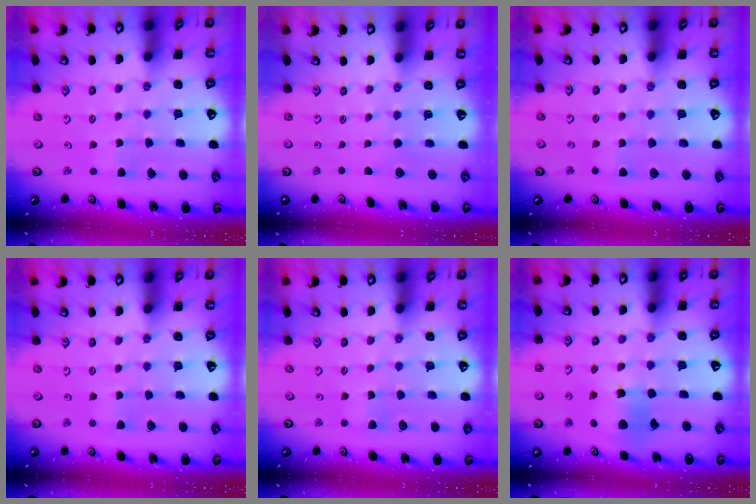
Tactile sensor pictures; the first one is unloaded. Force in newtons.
{"total": 0.0}
{"total": 2.7, "press": 2.6, "slide": 0.3}
{"total": 0.7, "press": 0.7, "slide": 0.0}
{"total": 1.1, "press": 1.0, "slide": 0.2}
{"total": 11.1, "press": 11.1, "slide": 0.9}